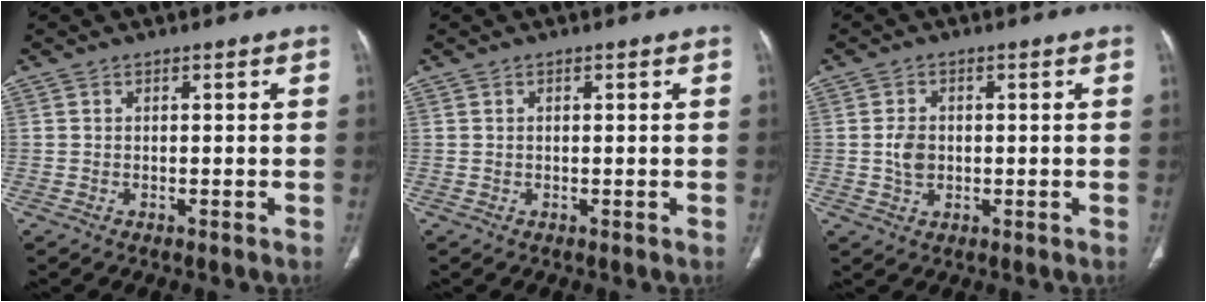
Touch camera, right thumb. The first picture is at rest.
{"total": 0.0}
{"total": 3.6, "force": [-0.1, 2.7, 2.4], "torque": [-0.042, 0.003, -0.002]}